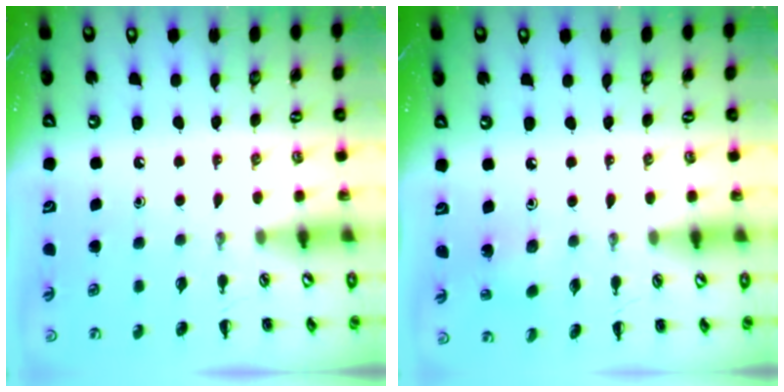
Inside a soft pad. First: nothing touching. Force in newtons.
{"total": 1.9, "press": 1.8, "slide": 0.7}